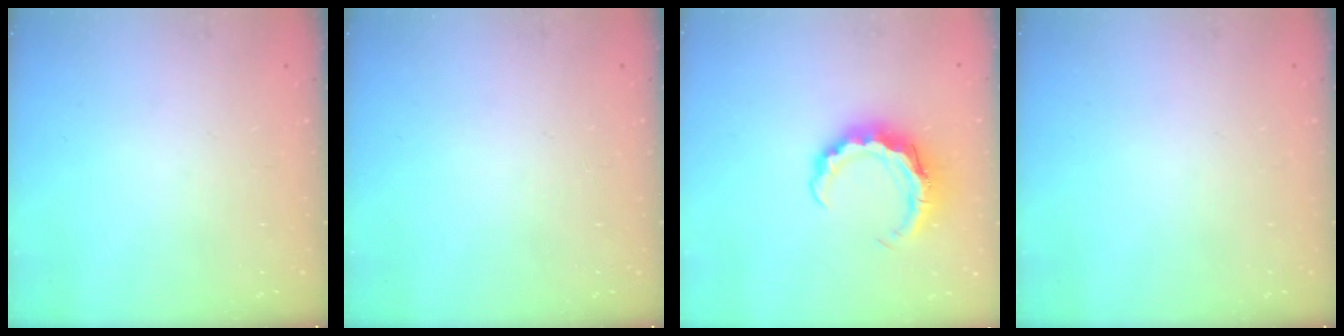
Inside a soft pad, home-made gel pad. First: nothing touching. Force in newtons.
{"total": 0.0}
{"total": 8.2, "press": 8.1, "slide": 0.7}
{"total": 0.0}